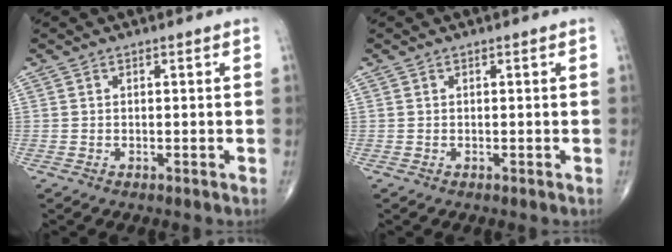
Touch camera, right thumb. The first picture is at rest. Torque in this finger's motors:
{"motor_torque": [0.00, 0.00, 0.00, -0.01, 0.00]}